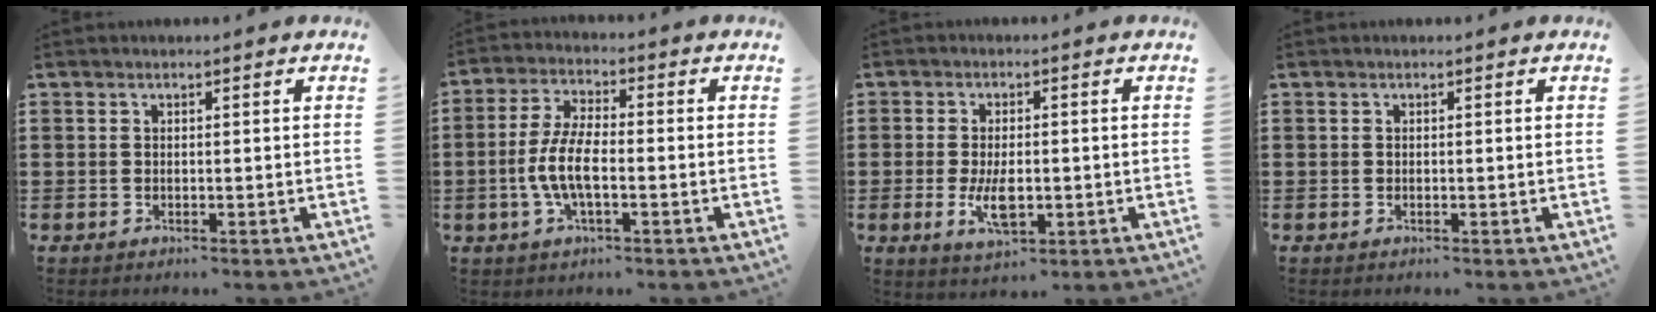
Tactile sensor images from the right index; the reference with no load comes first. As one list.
[{"total": 6.9, "force": [-1.8, 2.5, 6.2], "torque": [-0.147, -0.010, -0.042]}, {"total": 5.2, "force": [-0.9, 2.4, 4.5], "torque": [-0.092, -0.010, -0.020]}, {"total": 0.0}]